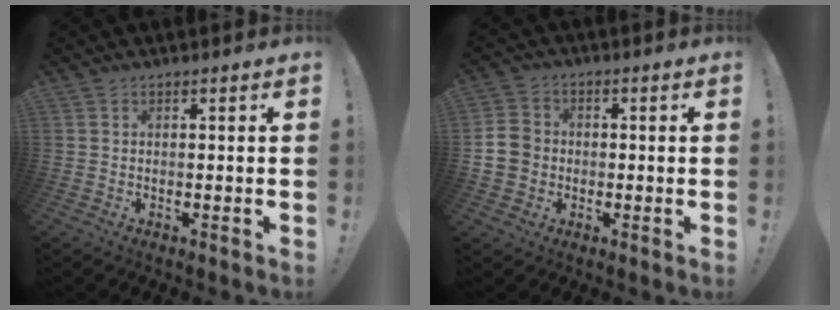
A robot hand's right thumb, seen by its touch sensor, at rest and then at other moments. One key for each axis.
{"total": 8.2, "fx": -0.6, "fy": 7.4, "fz": 3.5, "tx": -0.060, "ty": 0.016, "tz": -0.007}